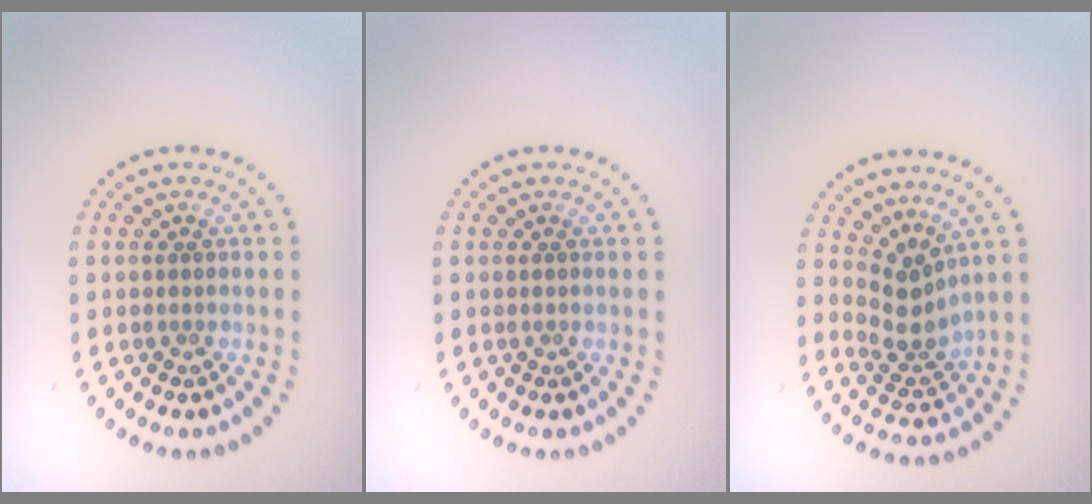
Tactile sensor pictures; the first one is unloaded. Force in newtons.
{"total": 0.0}
{"total": 2.9, "press": 1.9, "slide": 2.2}